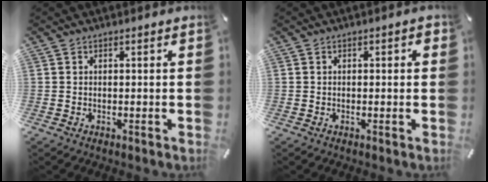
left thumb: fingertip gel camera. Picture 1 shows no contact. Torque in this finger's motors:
{"motor_torque": [-0.11, -0.42, -0.02, 0.28, 0.04]}